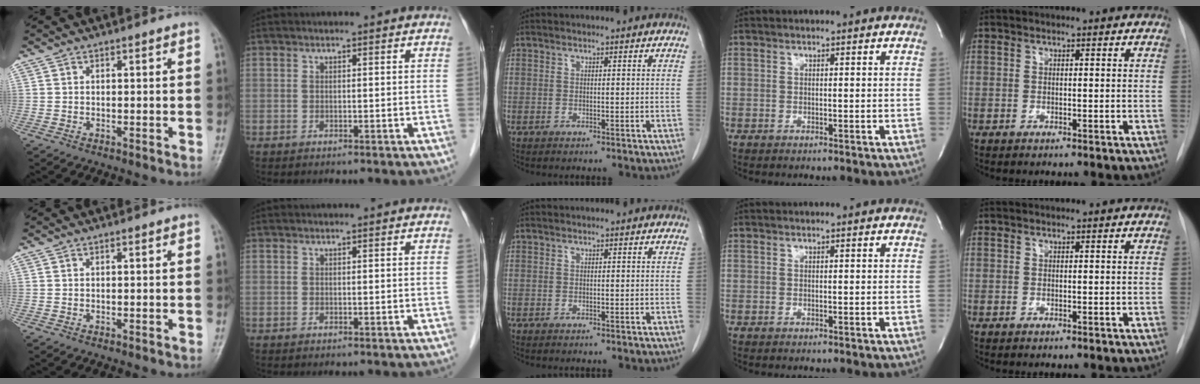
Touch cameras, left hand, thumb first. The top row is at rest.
{}